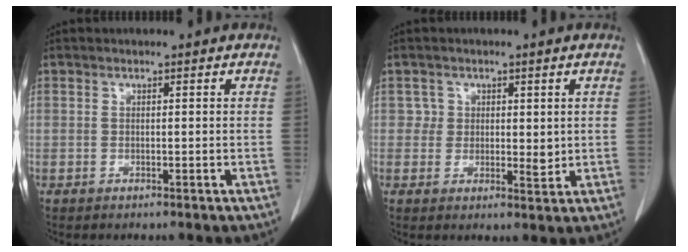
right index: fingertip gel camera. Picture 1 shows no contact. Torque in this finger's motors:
{"motor_torque": [-0.02, 0.12, -0.03, 0.02]}